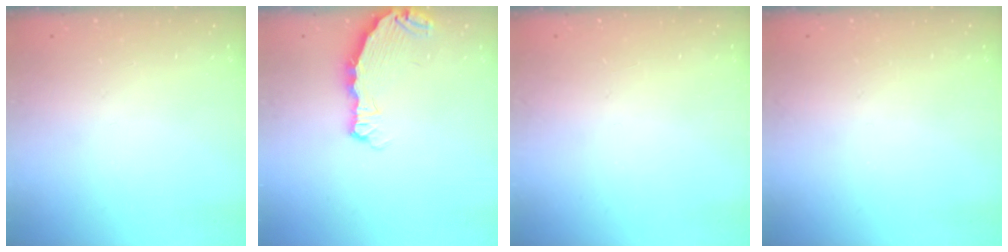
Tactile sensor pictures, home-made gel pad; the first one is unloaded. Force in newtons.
{"total": 5.0, "press": 4.9, "slide": 0.6}
{"total": 0.0}
{"total": 0.0}